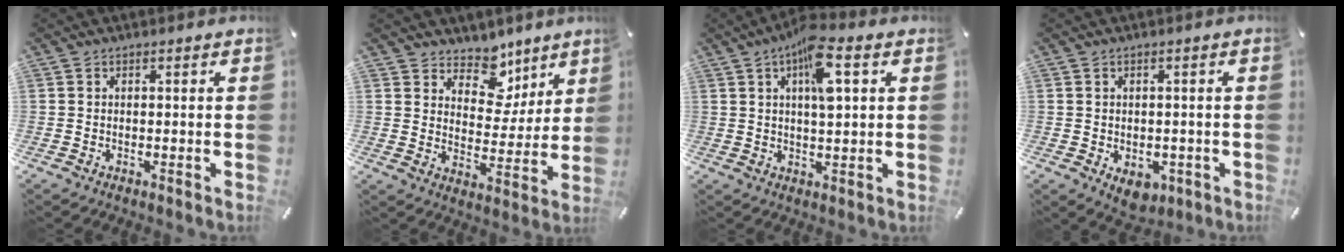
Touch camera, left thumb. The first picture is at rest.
{"total": 9.3, "force": [6.3, 6.4, 2.1], "torque": [-0.034, -0.061, 0.116]}
{"total": 9.1, "force": [3.6, 2.7, 7.9], "torque": [-0.135, -0.002, 0.056]}
{"total": 4.5, "force": [-1.6, 3.4, 2.5], "torque": [-0.020, 0.004, -0.025]}